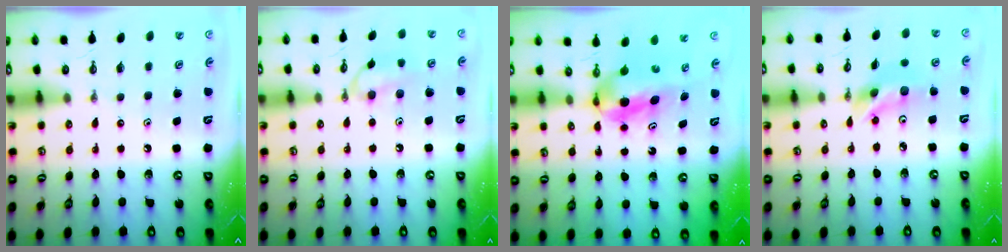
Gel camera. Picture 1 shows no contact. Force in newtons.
{"total": 9.8, "press": 9.4, "slide": 2.9}
{"total": 5.9, "press": 5.5, "slide": 2.3}
{"total": 11.4, "press": 10.9, "slide": 3.3}